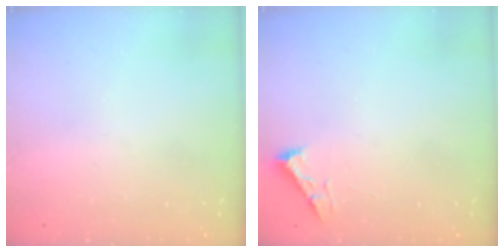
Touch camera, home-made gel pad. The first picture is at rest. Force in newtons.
{"total": 2.5, "press": 2.5, "slide": 0.3}